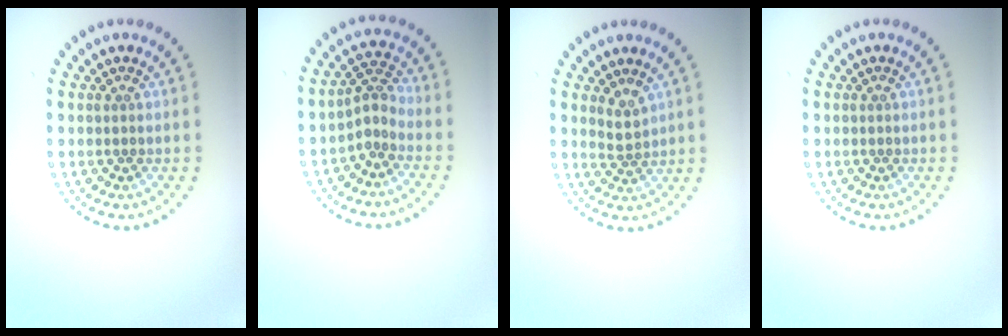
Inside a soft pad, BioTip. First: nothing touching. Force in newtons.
{"total": 2.0, "press": 1.3, "slide": 1.5}
{"total": 1.8, "press": 1.2, "slide": 1.3}
{"total": 0.0}